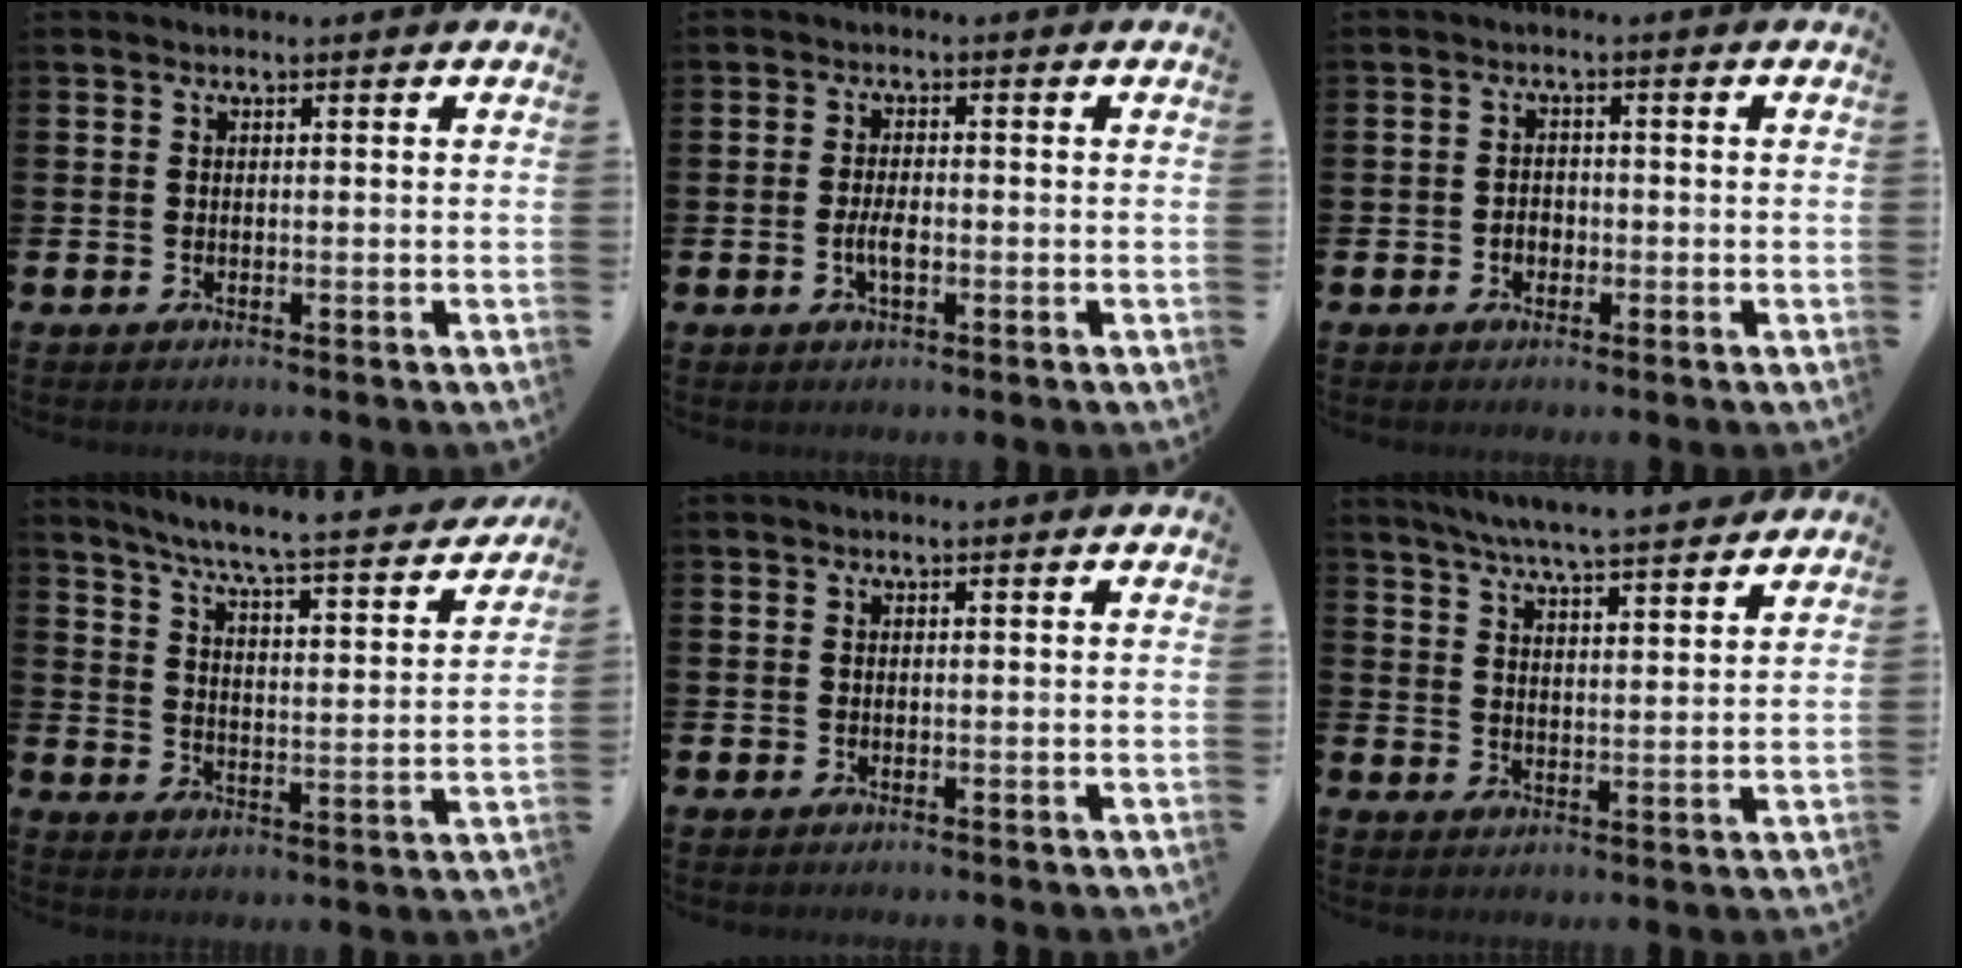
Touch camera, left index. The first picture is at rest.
{"total": 2.7, "force": [-0.6, 1.1, 2.4], "torque": [-0.036, -0.002, -0.013]}
{"total": 1.4, "force": [-0.6, 1.2, 0.4], "torque": [-0.002, 0.001, -0.015]}
{"total": 6.9, "force": [6.3, 0.1, 2.9], "torque": [-0.078, -0.055, 0.101]}
{"total": 0.0}
{"total": 6.6, "force": [6.3, -0.2, 1.7], "torque": [-0.044, -0.041, 0.110]}